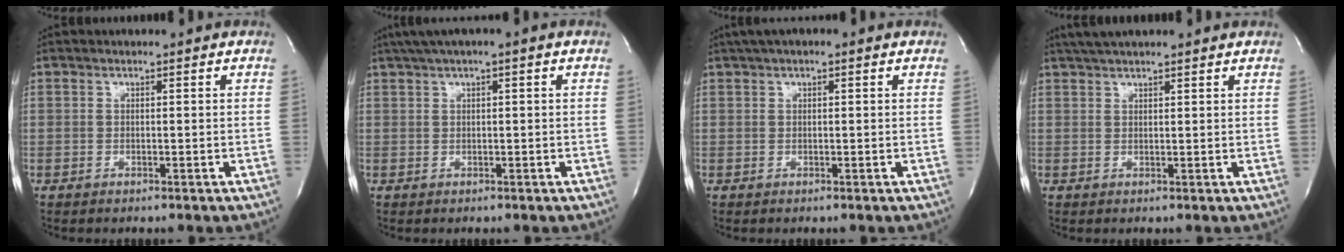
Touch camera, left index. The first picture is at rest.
{"total": 4.0, "force": [2.0, 0.2, 3.5], "torque": [-0.066, 0.018, 0.033]}
{"total": 3.5, "force": [2.0, 1.0, 2.7], "torque": [-0.047, 0.021, 0.029]}
{"total": 5.5, "force": [4.7, 0.6, 2.8], "torque": [-0.046, 0.025, 0.074]}